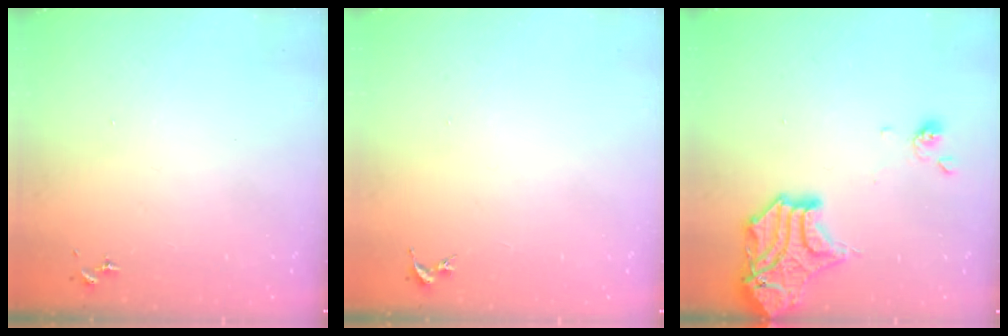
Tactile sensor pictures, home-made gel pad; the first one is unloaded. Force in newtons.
{"total": 0.0}
{"total": 16.4, "press": 16.1, "slide": 3.1}